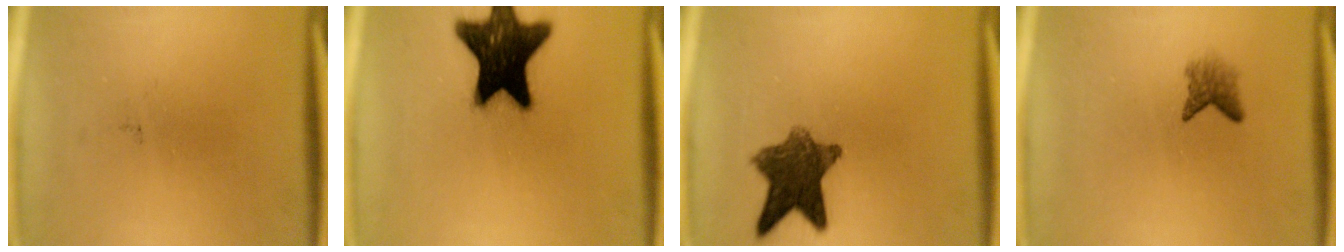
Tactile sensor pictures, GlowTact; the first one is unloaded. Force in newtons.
{"total": 19.6}
{"total": 9.2}
{"total": 2.2}